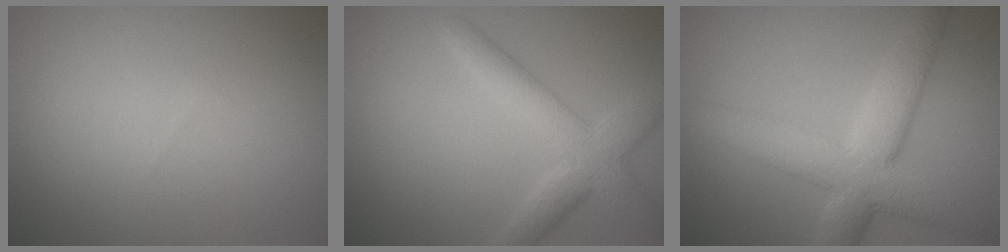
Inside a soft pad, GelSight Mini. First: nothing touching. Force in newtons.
{"total": 4.9, "press": 4.9, "slide": 0.3}
{"total": 7.6, "press": 7.6, "slide": 0.5}